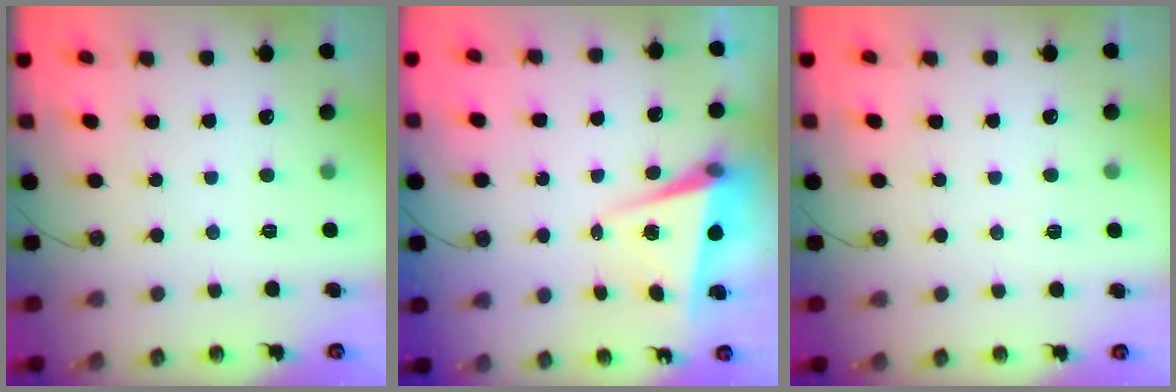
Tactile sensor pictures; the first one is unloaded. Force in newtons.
{"total": 5.5, "press": 5.4, "slide": 1.0}
{"total": 5.3, "press": 2.9, "slide": 4.4}